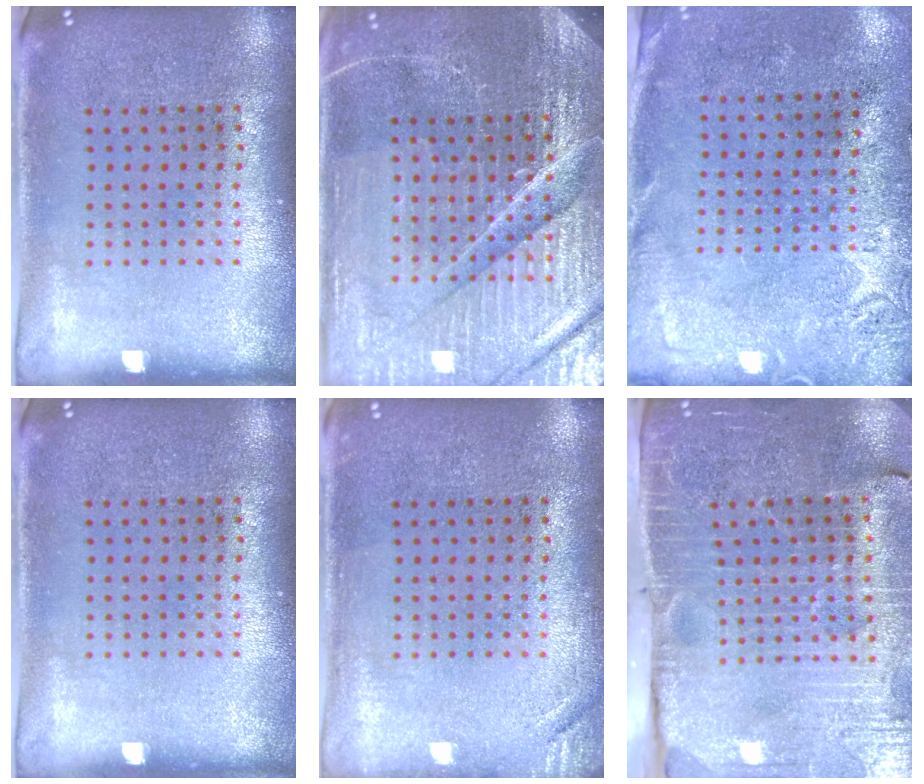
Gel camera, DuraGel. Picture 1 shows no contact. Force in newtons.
{"total": 5.9, "press": 5.3, "slide": 2.5}
{"total": 2.7, "press": 2.3, "slide": 1.5}
{"total": 0.0}
{"total": 1.3, "press": 1.3, "slide": 0.3}
{"total": 3.8, "press": 3.7, "slide": 0.9}